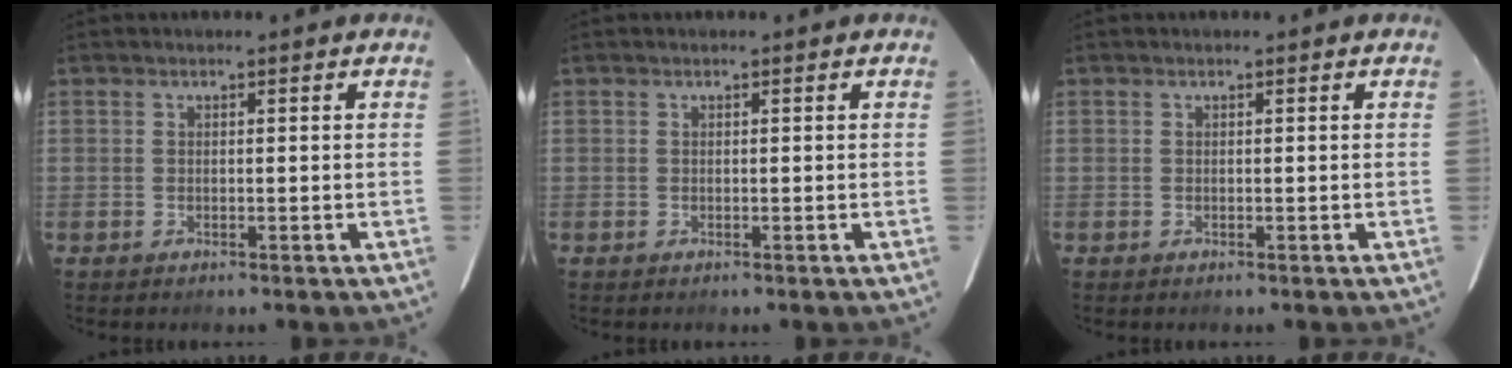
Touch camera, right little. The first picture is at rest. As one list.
[{"total": 0.0}, {"total": 0.0}]